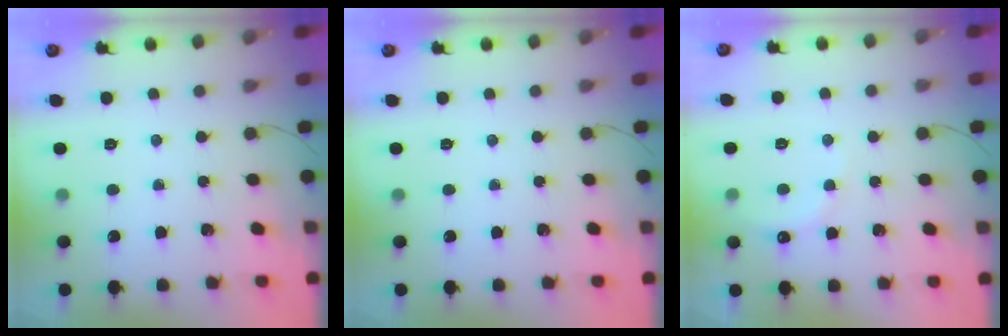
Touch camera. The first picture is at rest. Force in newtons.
{"total": 0.0}
{"total": 6.4, "press": 6.2, "slide": 1.3}